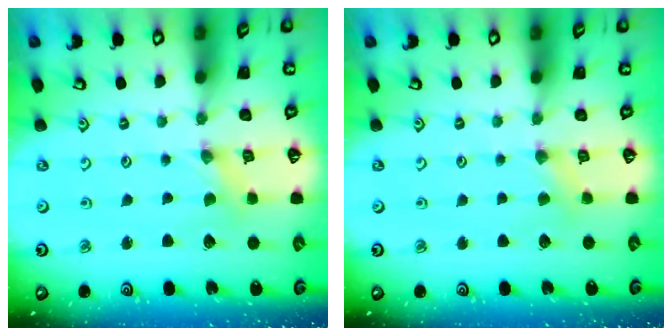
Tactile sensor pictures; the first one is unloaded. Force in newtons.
{"total": 2.8, "press": 2.7, "slide": 0.6}